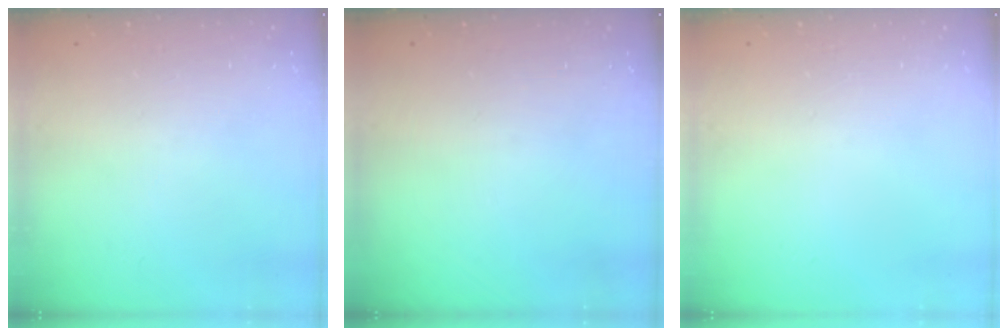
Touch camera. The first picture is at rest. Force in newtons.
{"total": 0.0}
{"total": 0.0}